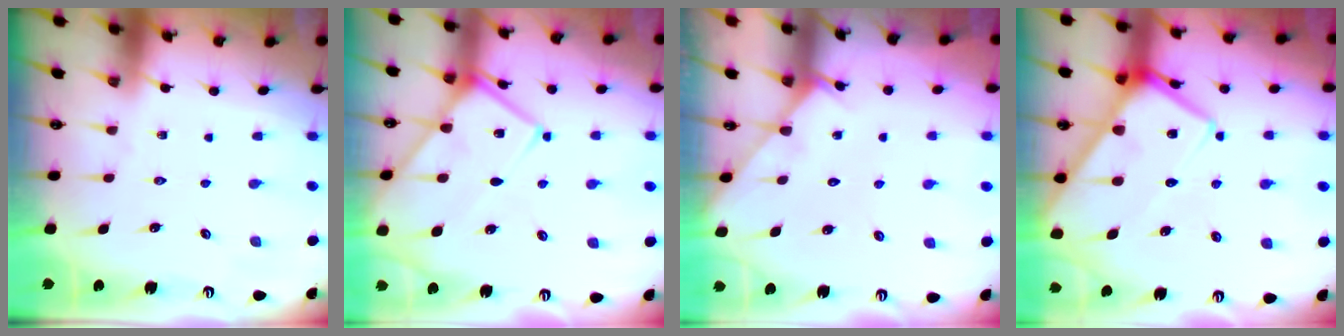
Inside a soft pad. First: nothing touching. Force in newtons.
{"total": 12.1, "press": 12.0, "slide": 1.5}
{"total": 2.7, "press": 2.7, "slide": 0.3}
{"total": 15.3, "press": 15.2, "slide": 1.7}